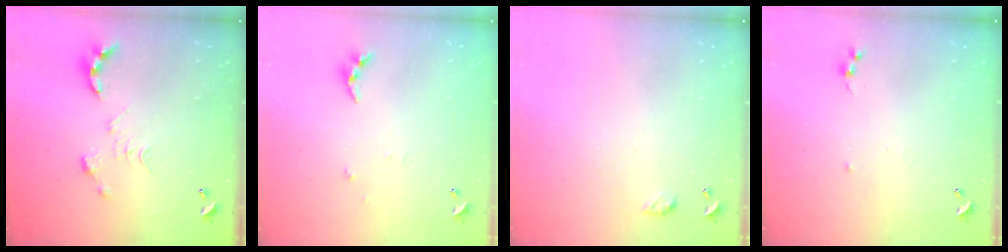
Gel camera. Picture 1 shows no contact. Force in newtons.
{"total": 4.4, "press": 4.4, "slide": 0.3}
{"total": 3.2, "press": 3.2, "slide": 0.4}
{"total": 5.8, "press": 5.7, "slide": 0.8}